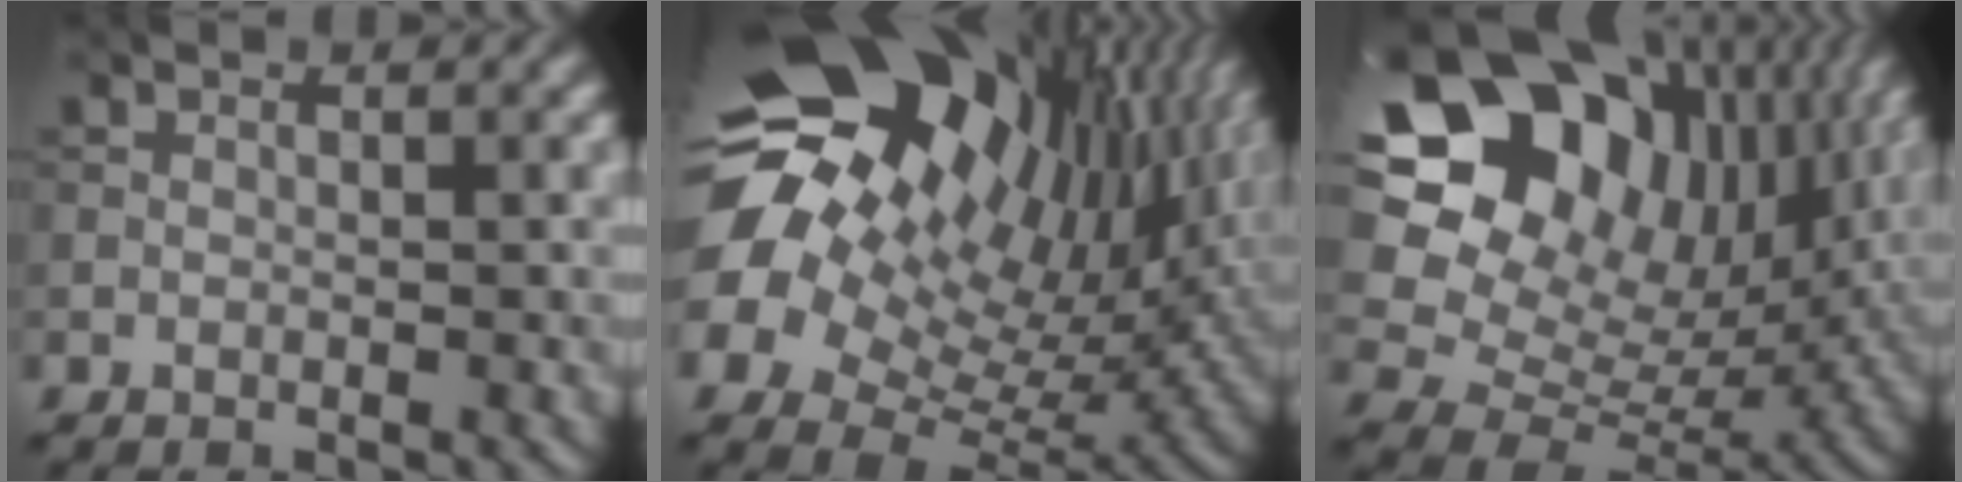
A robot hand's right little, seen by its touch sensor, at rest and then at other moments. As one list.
[{"total": 17.4, "force": [6.4, 10.5, 12.4], "torque": [-0.219, 0.016, 0.120]}, {"total": 15.9, "force": [6.8, 11.1, 9.2], "torque": [-0.196, 0.048, 0.118]}]